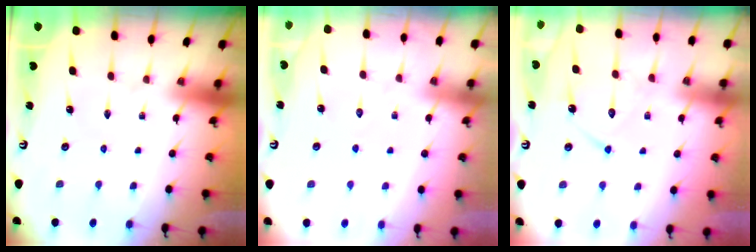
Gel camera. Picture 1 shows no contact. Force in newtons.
{"total": 3.9, "press": 3.9, "slide": 0.5}
{"total": 11.4, "press": 11.3, "slide": 0.9}